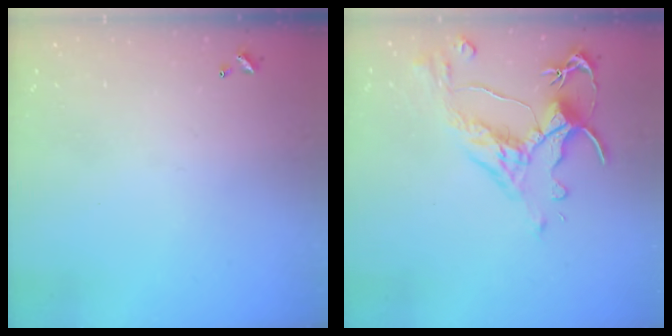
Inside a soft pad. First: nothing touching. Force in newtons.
{"total": 3.5, "press": 3.2, "slide": 1.5}